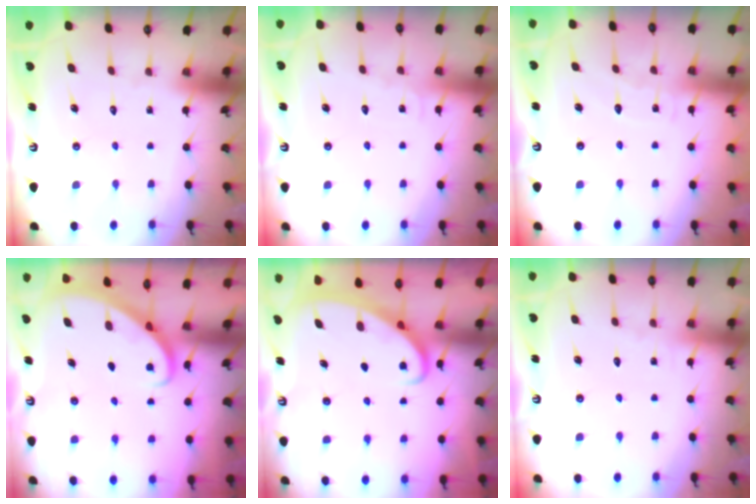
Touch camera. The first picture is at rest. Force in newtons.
{"total": 6.1, "press": 6.1, "slide": 0.5}
{"total": 4.0, "press": 3.9, "slide": 0.4}
{"total": 2.8, "press": 2.8, "slide": 0.2}
{"total": 2.4, "press": 2.3, "slide": 0.5}
{"total": 2.6, "press": 2.6, "slide": 0.3}